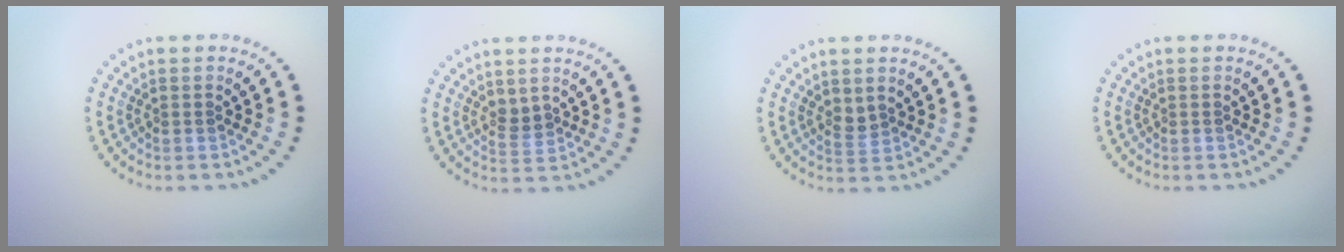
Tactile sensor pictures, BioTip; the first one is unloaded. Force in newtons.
{"total": 1.2, "press": 1.0, "slide": 0.6}
{"total": 1.3, "press": 1.0, "slide": 0.8}
{"total": 0.0}